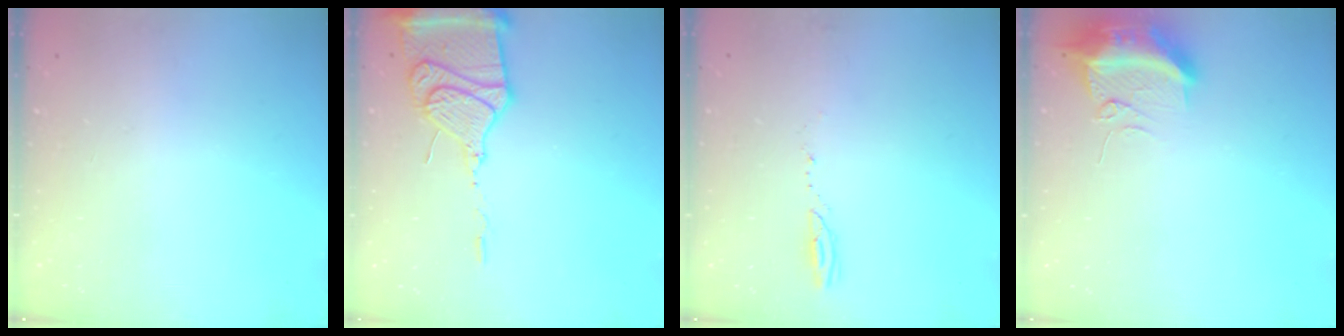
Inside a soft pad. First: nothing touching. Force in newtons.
{"total": 16.9, "press": 16.8, "slide": 1.8}
{"total": 2.6, "press": 2.6, "slide": 0.3}
{"total": 11.6, "press": 11.5, "slide": 1.3}